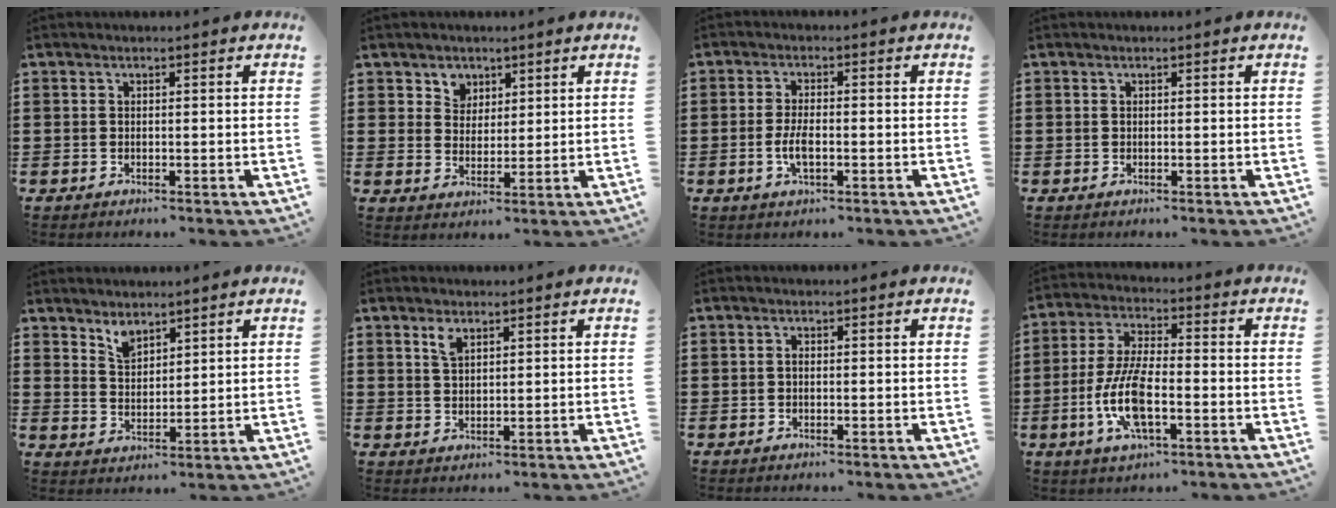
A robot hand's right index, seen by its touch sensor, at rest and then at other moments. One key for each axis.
{"total": 3.7, "fx": 2.2, "fy": 2.9, "fz": 0.0, "tx": -0.018, "ty": 0.013, "tz": 0.039}
{"total": 3.7, "fx": -0.9, "fy": 1.3, "fz": 3.3, "tx": -0.073, "ty": -0.002, "tz": -0.020}
{"total": 0.0}
{"total": 3.1, "fx": 2.8, "fy": 1.3, "fz": 0.5, "tx": -0.020, "ty": 0.001, "tz": 0.053}
{"total": 2.4, "fx": 1.7, "fy": 1.0, "fz": 1.4, "tx": -0.032, "ty": 0.004, "tz": 0.030}
{"total": 0.6, "fx": -0.2, "fy": 0.3, "fz": 0.5, "tx": -0.011, "ty": -0.003, "tz": -0.003}
{"total": 9.7, "fx": -3.0, "fy": 3.3, "fz": 8.5, "tx": -0.195, "ty": -0.012, "tz": -0.061}